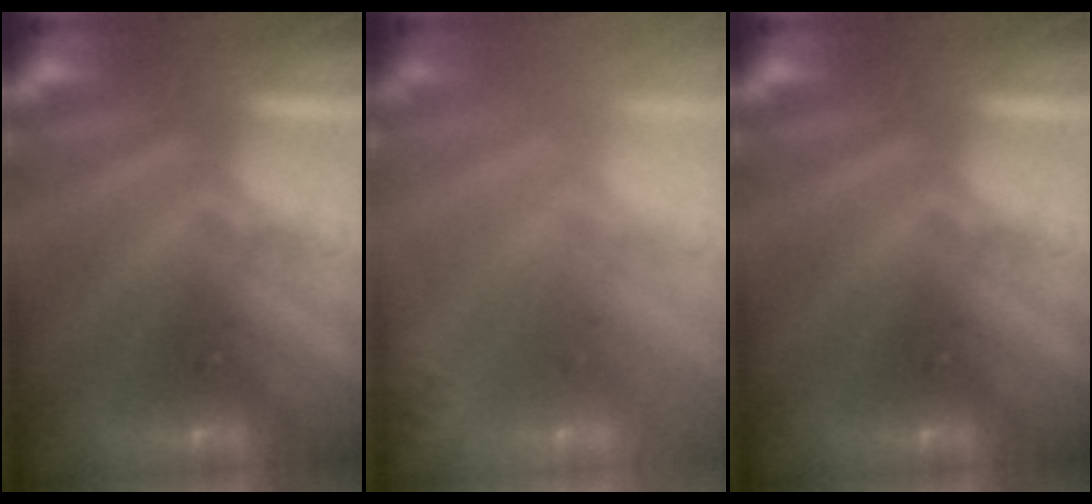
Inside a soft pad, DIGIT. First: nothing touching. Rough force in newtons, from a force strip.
{"total": 2.5}
{"total": 0.0}